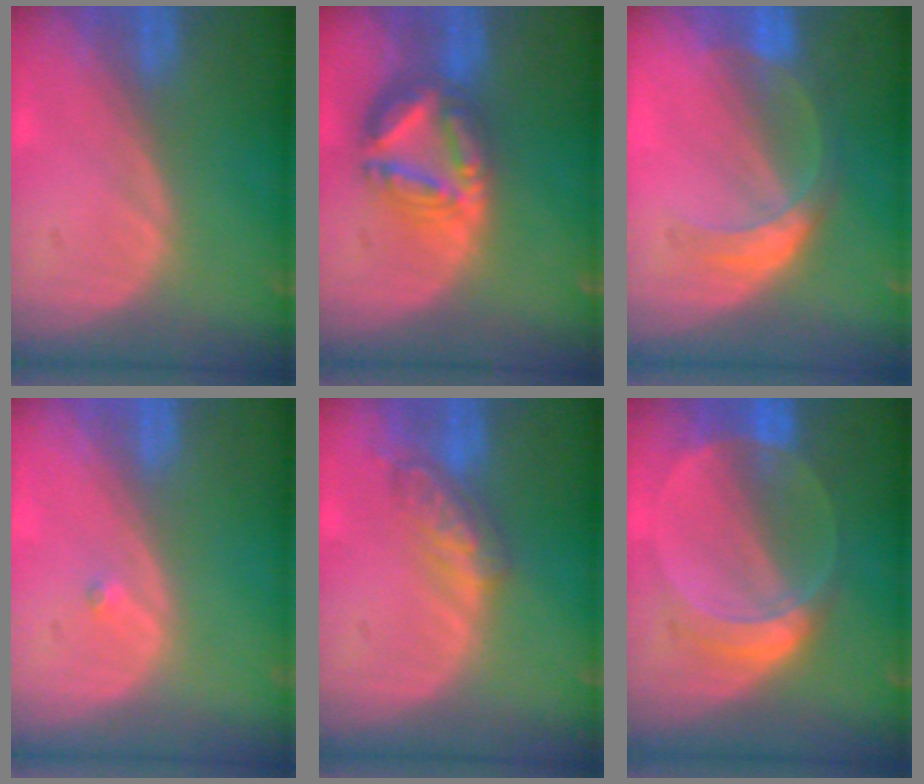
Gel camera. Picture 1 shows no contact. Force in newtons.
{"total": 8.2, "press": 7.1, "slide": 4.1}
{"total": 5.5, "press": 5.1, "slide": 2.1}
{"total": 0.7, "press": 0.5, "slide": 0.4}
{"total": 5.5, "press": 5.0, "slide": 2.4}
{"total": 6.1, "press": 5.6, "slide": 2.4}